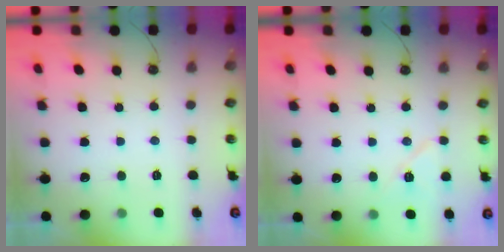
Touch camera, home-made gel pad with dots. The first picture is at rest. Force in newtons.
{"total": 7.9, "press": 7.7, "slide": 1.4}